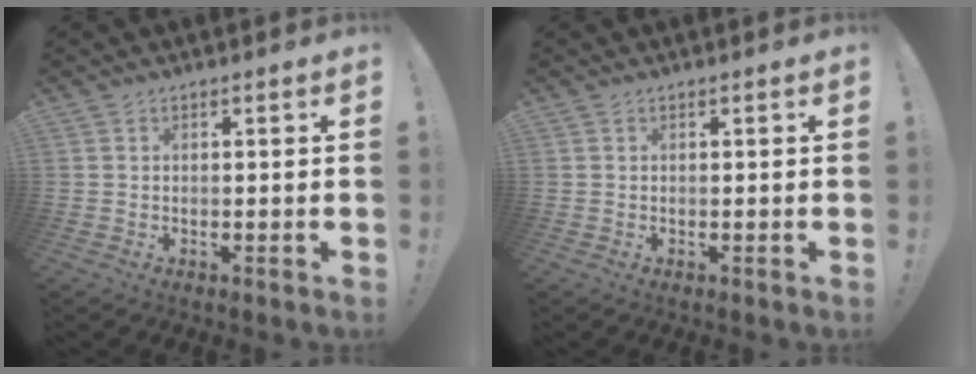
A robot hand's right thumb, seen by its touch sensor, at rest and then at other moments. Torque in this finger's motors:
{"motor_torque": [-0.09, 0.03, -0.06, 0.04, 0.04]}